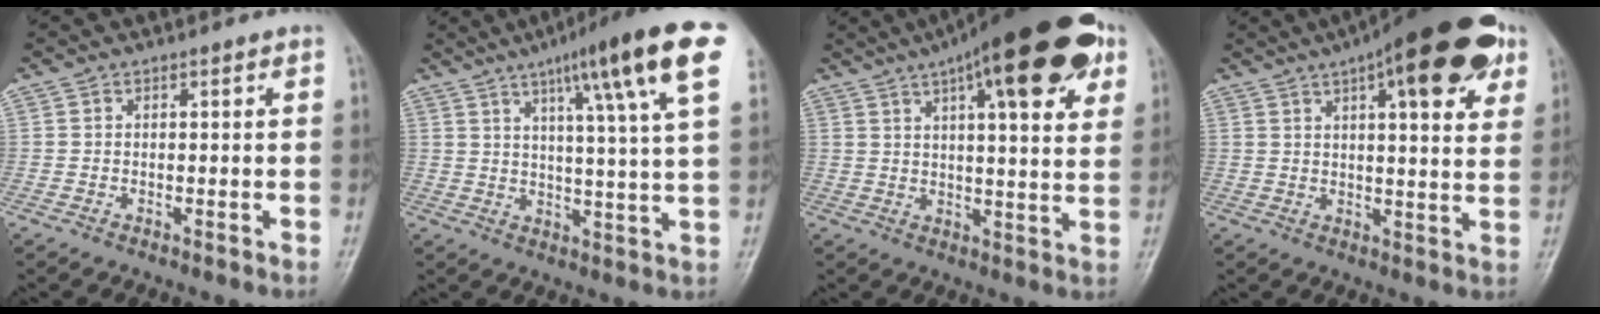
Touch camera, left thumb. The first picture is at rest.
{"total": 17.4, "force": [8.4, 1.9, 15.1], "torque": [-0.212, -0.016, 0.115]}
{"total": 23.3, "force": [11.6, 6.7, 19.0], "torque": [-0.261, -0.003, 0.165]}
{"total": 20.8, "force": [10.3, 6.4, 16.9], "torque": [-0.220, -0.007, 0.141]}